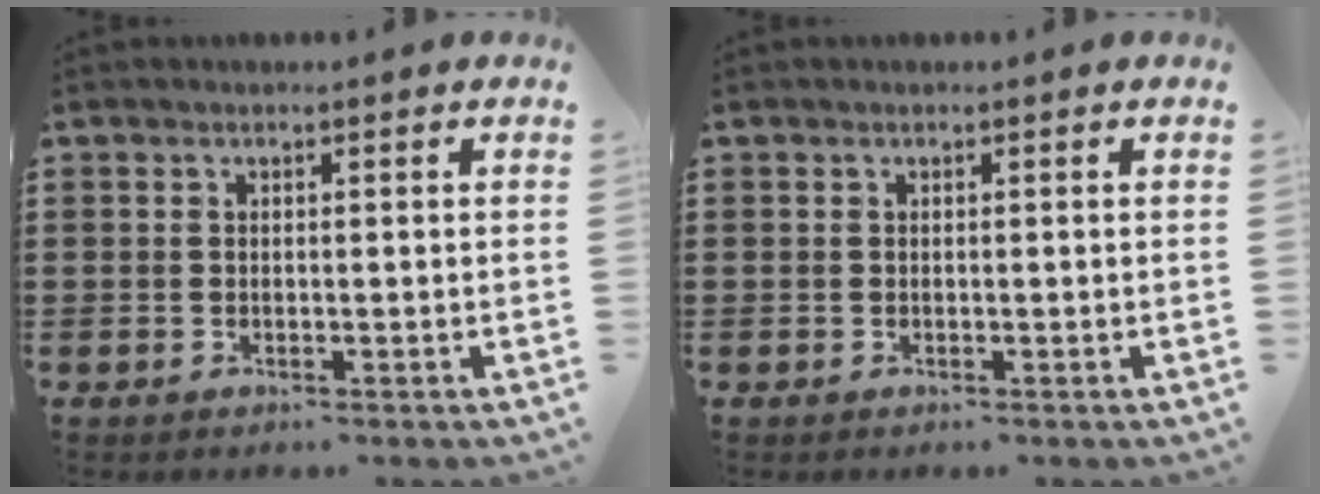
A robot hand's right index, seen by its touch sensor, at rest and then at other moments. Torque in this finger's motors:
{"motor_torque": [-0.02, 0.00, 0.00, 0.00]}